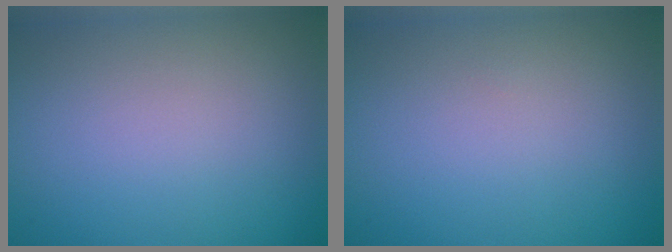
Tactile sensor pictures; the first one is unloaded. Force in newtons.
{"total": 0.0}